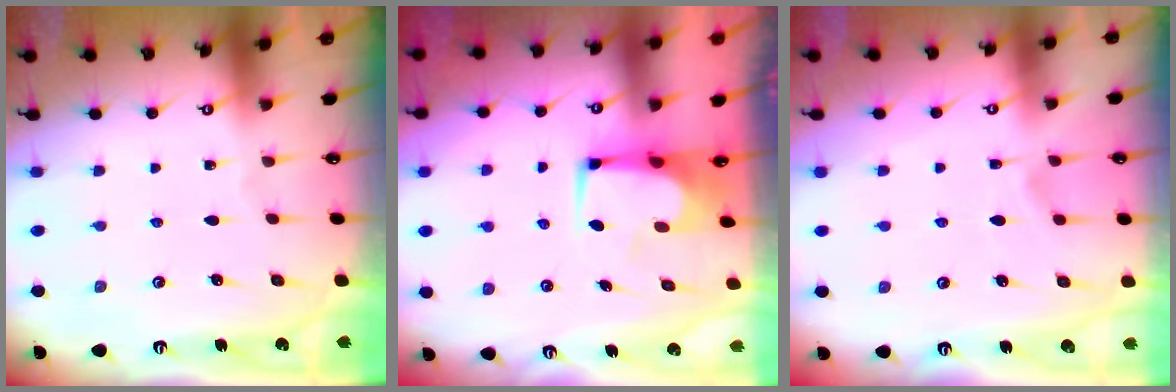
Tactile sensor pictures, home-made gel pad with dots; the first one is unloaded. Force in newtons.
{"total": 1.3, "press": 1.2, "slide": 0.2}
{"total": 2.9, "press": 2.7, "slide": 1.1}